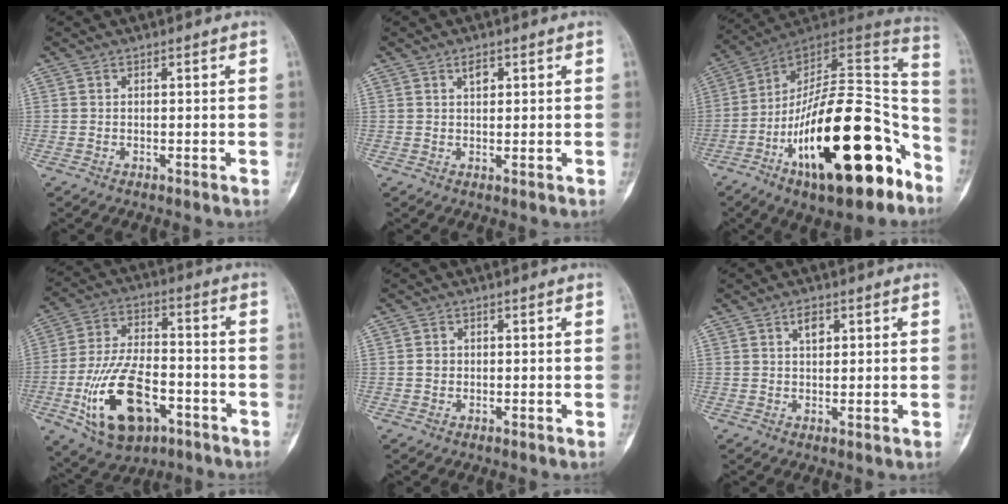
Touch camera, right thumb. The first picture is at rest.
{"total": 2.3, "force": [1.1, 1.3, 1.6], "torque": [-0.022, -0.005, 0.018]}
{"total": 29.5, "force": [-13.5, 11.9, 23.3], "torque": [-0.324, 0.077, -0.210]}
{"total": 17.9, "force": [-6.8, 9.8, 13.3], "torque": [-0.234, 0.032, -0.112]}
{"total": 1.4, "force": [0.0, 1.3, 0.6], "torque": [-0.007, 0.004, 0.000]}
{"total": 3.1, "force": [1.4, 1.7, 2.2], "torque": [-0.029, -0.007, 0.023]}